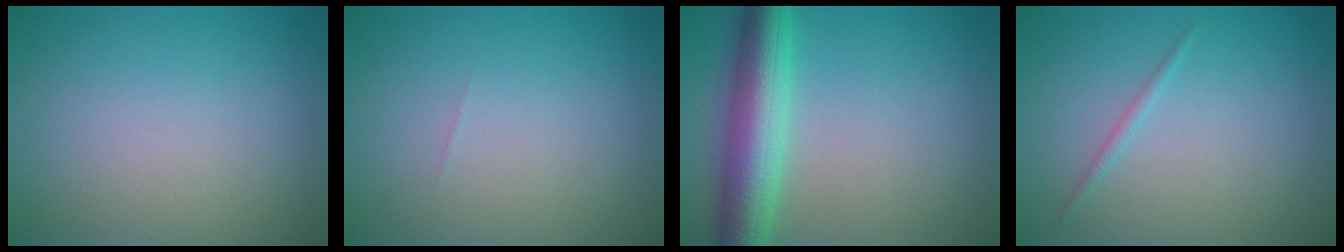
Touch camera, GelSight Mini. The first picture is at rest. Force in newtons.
{"total": 0.0}
{"total": 7.0, "press": 7.0, "slide": 0.1}
{"total": 0.7, "press": 0.7, "slide": 0.0}